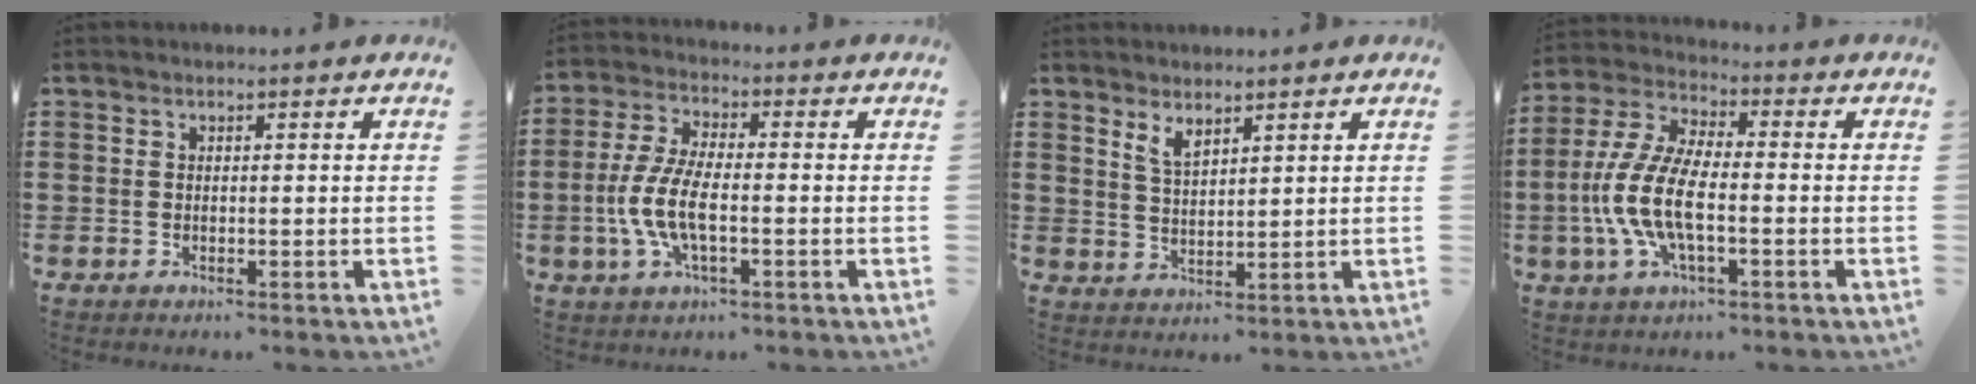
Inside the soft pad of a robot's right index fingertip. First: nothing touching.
{"total": 7.7, "force": [-2.0, 2.9, 6.8], "torque": [-0.164, -0.013, -0.043]}
{"total": 2.9, "force": [2.2, 1.1, 1.5], "torque": [-0.035, 0.003, 0.042]}
{"total": 10.3, "force": [-2.8, 4.0, 9.1], "torque": [-0.222, -0.015, -0.058]}